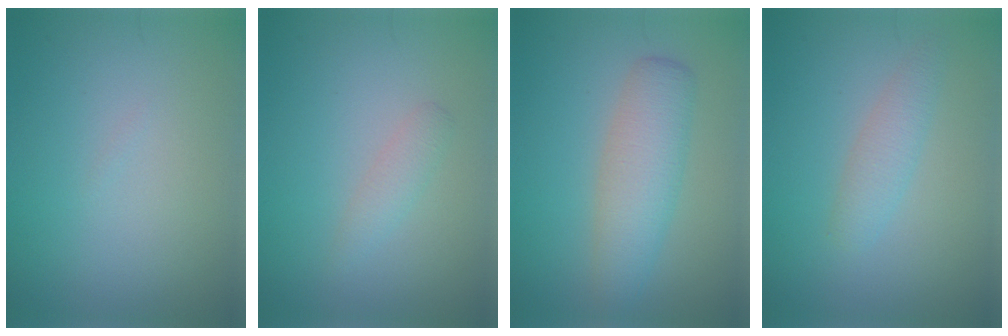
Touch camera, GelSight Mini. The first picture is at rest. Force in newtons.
{"total": 1.3, "press": 1.3, "slide": 0.1}
{"total": 4.2, "press": 4.2, "slide": 0.1}
{"total": 1.9, "press": 1.9, "slide": 0.1}